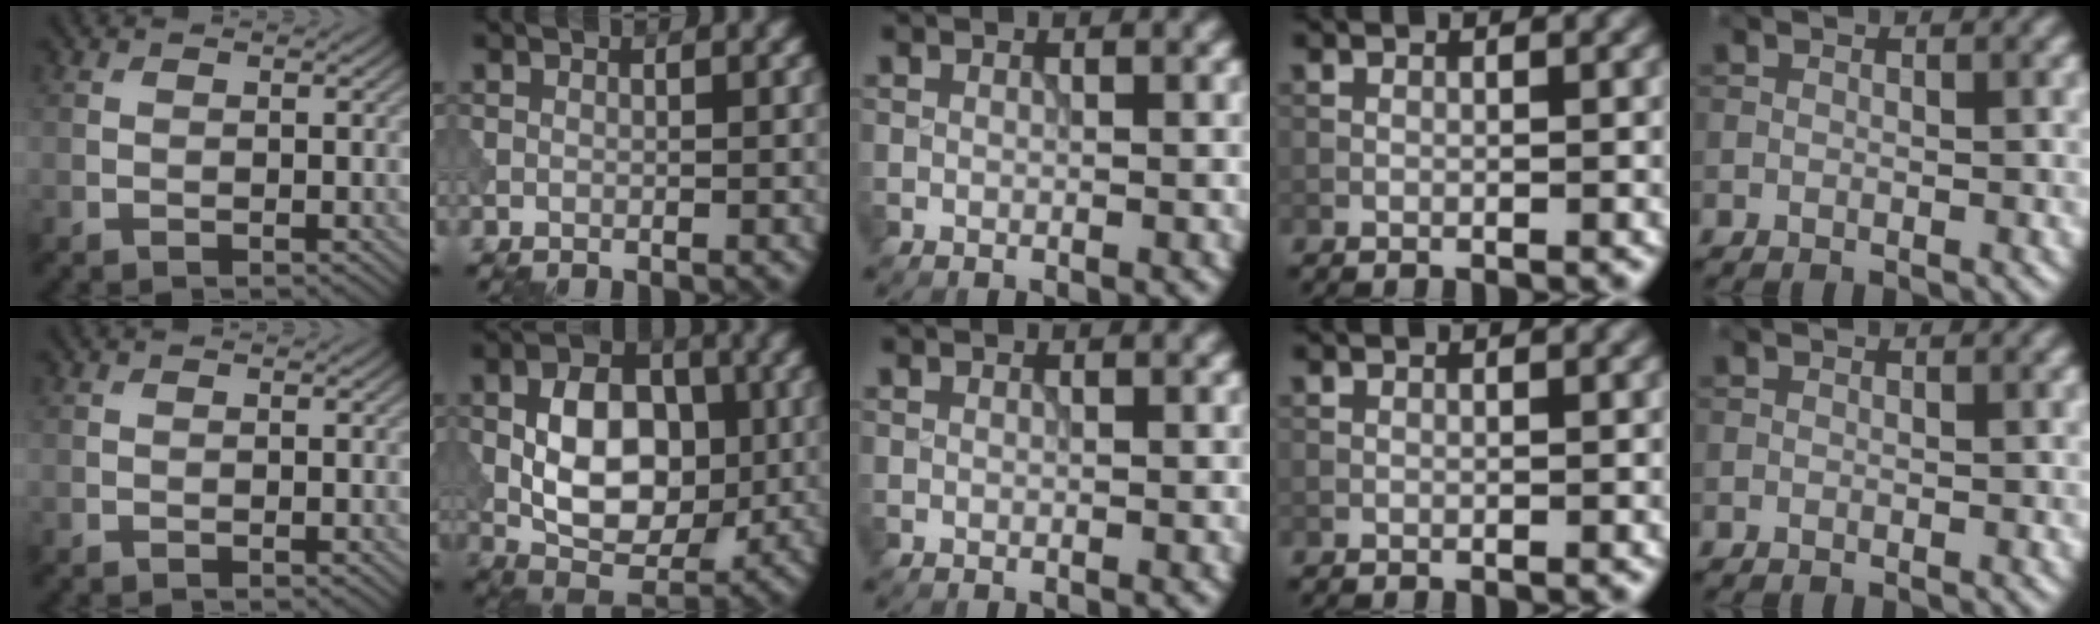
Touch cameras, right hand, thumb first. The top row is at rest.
{"index": {"total": 8.5, "force": [0.0, 5.4, 6.5], "torque": [-0.110, 0.000, -0.003]}}